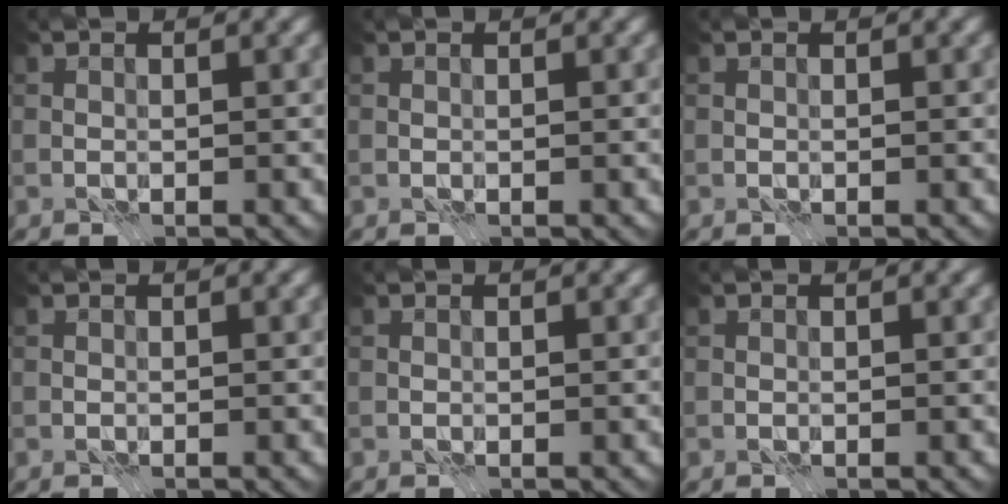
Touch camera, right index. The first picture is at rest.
{"total": 0.0}
{"total": 0.0}
{"total": 0.0}
{"total": 0.0}
{"total": 0.0}